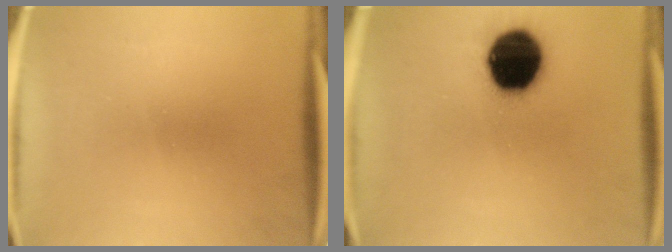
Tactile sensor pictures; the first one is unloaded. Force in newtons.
{"total": 19.5}